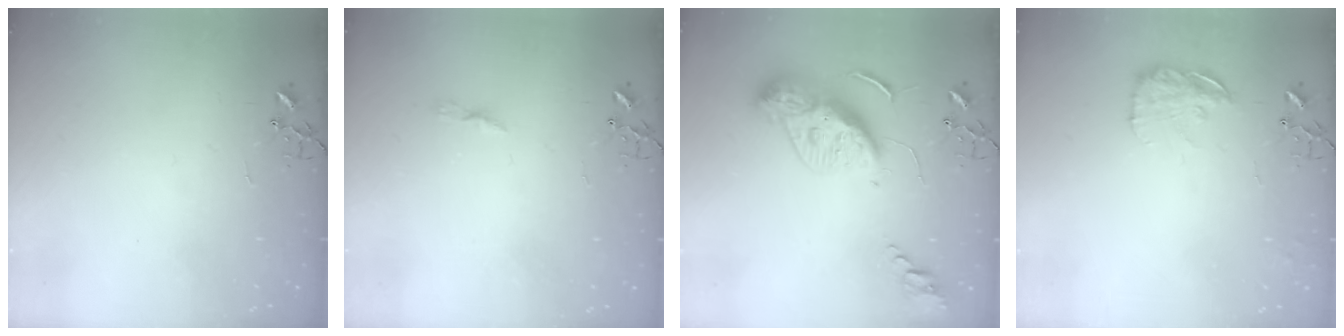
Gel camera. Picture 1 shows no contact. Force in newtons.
{"total": 3.9, "press": 3.9, "slide": 0.5}
{"total": 12.9, "press": 12.9, "slide": 1.2}
{"total": 12.9, "press": 12.8, "slide": 0.6}